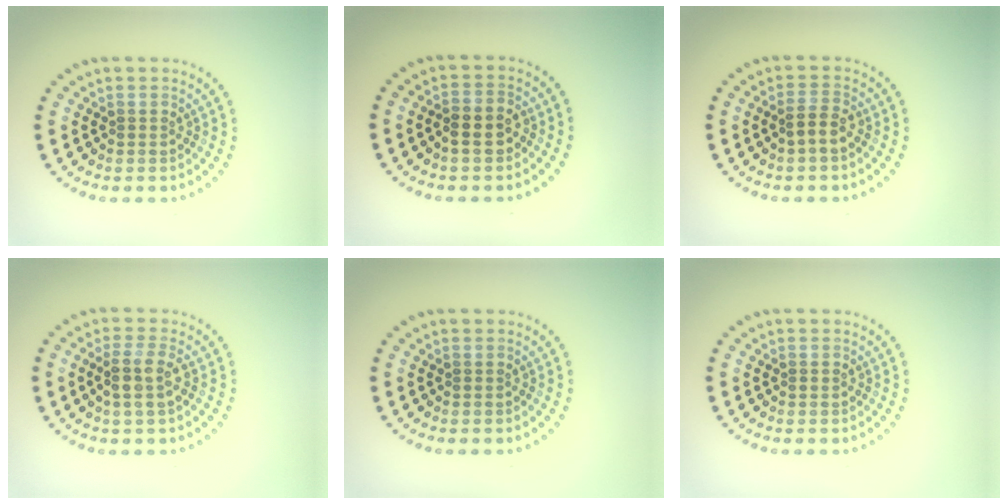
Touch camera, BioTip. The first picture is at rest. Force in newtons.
{"total": 2.6, "press": 2.5, "slide": 0.8}
{"total": 1.8, "press": 1.6, "slide": 0.8}
{"total": 2.5, "press": 2.3, "slide": 1.0}
{"total": 0.0}
{"total": 0.5, "press": 0.4, "slide": 0.3}